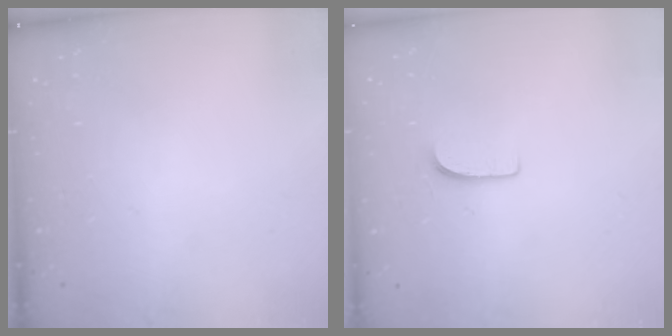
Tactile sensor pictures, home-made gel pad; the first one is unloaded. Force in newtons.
{"total": 5.1, "press": 5.1, "slide": 0.5}